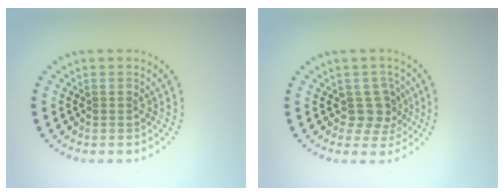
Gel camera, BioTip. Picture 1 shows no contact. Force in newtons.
{"total": 2.6, "press": 2.1, "slide": 1.6}